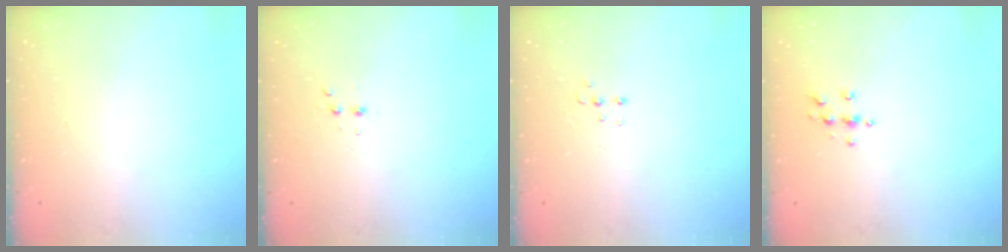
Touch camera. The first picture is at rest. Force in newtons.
{"total": 2.5, "press": 2.4, "slide": 0.5}
{"total": 4.0, "press": 3.9, "slide": 0.8}
{"total": 3.9, "press": 3.8, "slide": 0.5}